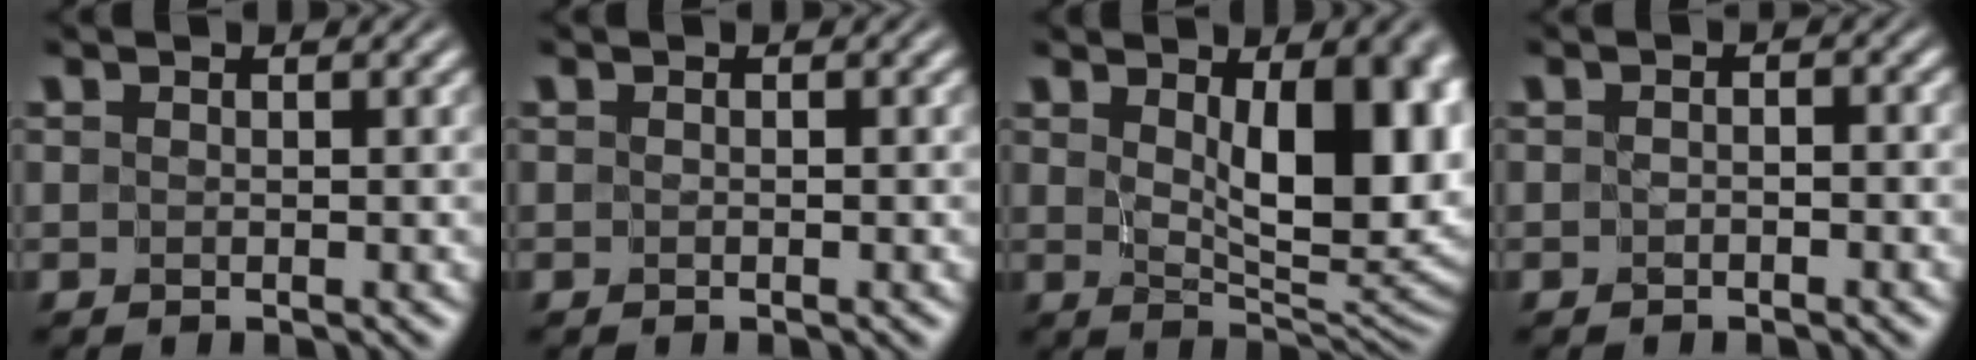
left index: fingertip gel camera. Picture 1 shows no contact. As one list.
[{"total": 0.0}, {"total": 10.8, "force": [2.6, 4.9, 9.3], "torque": [-0.107, -0.002, 0.040]}, {"total": 0.7, "force": [-0.6, 0.3, 0.2], "torque": [-0.007, -0.005, -0.016]}]